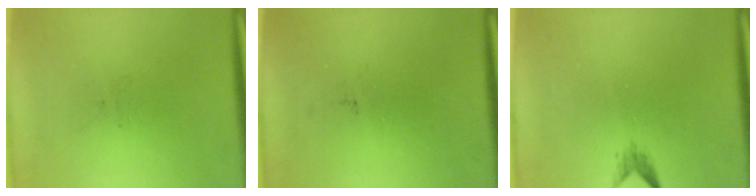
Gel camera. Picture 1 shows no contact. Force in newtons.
{"total": 0.0}
{"total": 1.1}